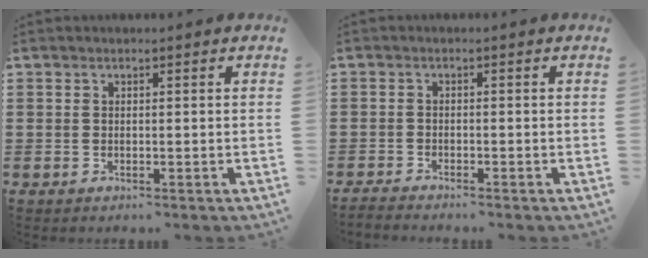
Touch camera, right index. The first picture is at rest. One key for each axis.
{"total": 1.4, "fx": -1.4, "fy": 0.0, "fz": 0.0, "tx": -0.003, "ty": 0.001, "tz": -0.028}